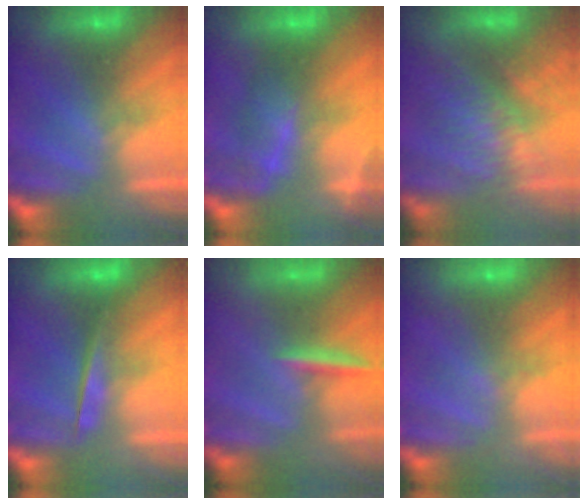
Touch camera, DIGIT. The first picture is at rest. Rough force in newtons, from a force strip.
{"total": 3.7}
{"total": 9.4}
{"total": 4.7}
{"total": 2.9}
{"total": 2.0}